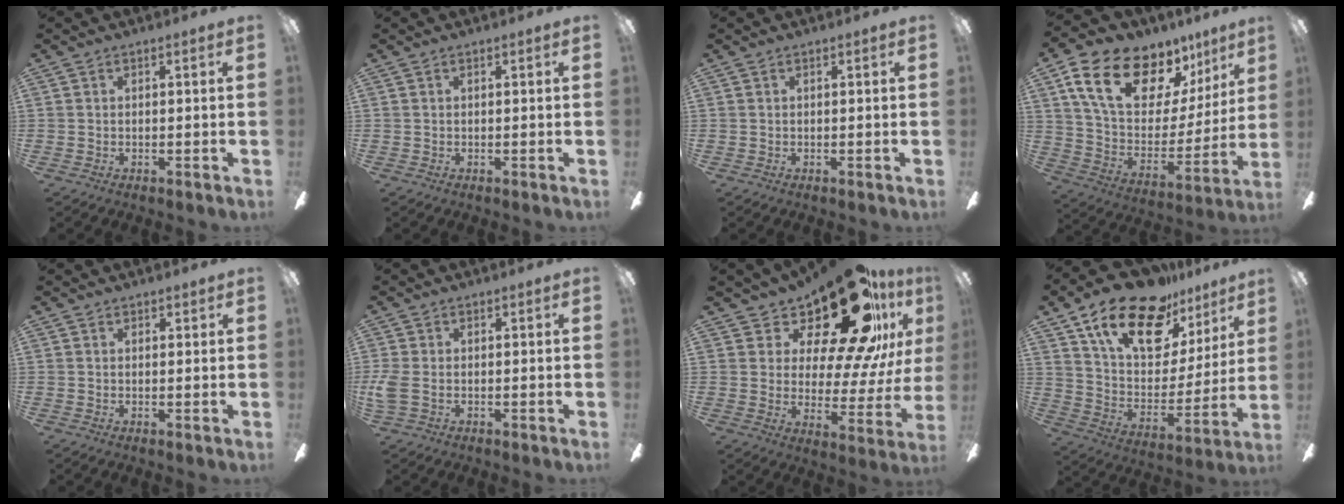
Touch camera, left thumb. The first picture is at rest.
{"total": 0.0}
{"total": 0.0}
{"total": 20.8, "force": [13.0, 11.3, 11.7], "torque": [-0.195, -0.074, 0.233]}
{"total": 1.0, "force": [0.9, 0.6, 0.1], "torque": [0.005, -0.002, 0.014]}
{"total": 3.9, "force": [-0.5, 2.4, 3.0], "torque": [-0.073, 0.000, -0.011]}
{"total": 24.0, "force": [16.7, 8.1, 15.3], "torque": [-0.229, -0.115, 0.273]}
{"total": 22.2, "force": [15.0, 10.8, 12.3], "torque": [-0.207, -0.086, 0.264]}